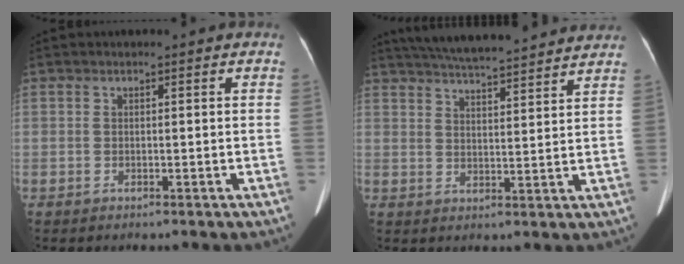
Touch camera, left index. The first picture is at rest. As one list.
[{"total": 17.4, "force": [15.7, 1.6, 7.2], "torque": [-0.122, 0.036, 0.224]}]